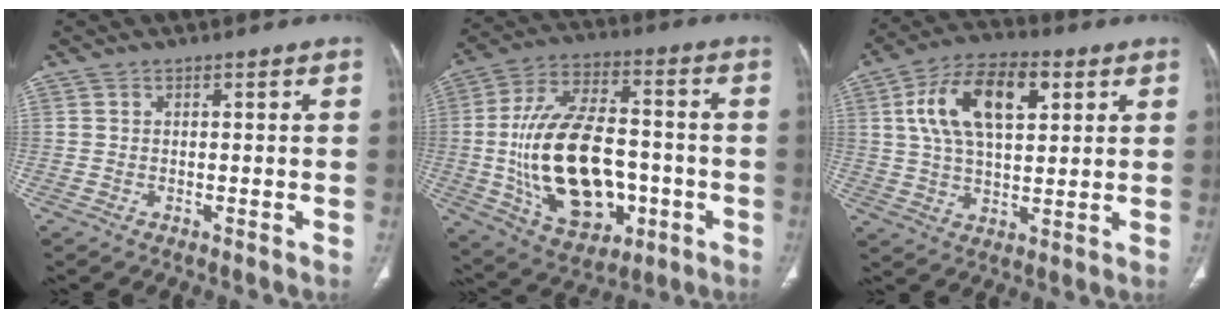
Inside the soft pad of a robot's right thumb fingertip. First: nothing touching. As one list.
[{"total": 22.5, "force": [-4.2, 13.6, 17.5], "torque": [-0.290, 0.029, -0.054]}, {"total": 15.7, "force": [5.1, 8.2, 12.4], "torque": [-0.213, 0.006, 0.088]}]